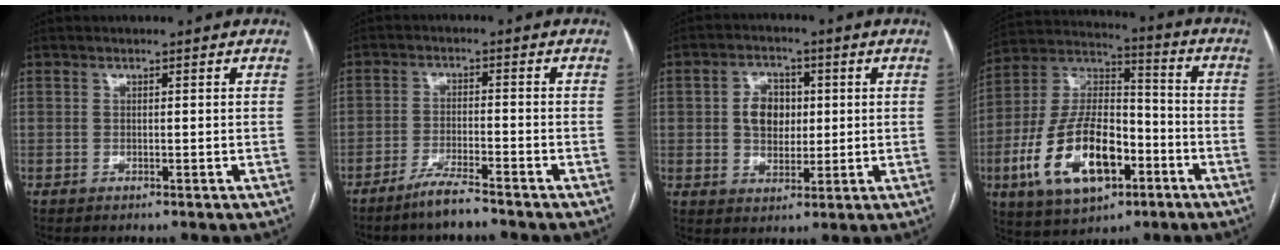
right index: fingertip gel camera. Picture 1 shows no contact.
{"total": 4.7, "force": [-4.0, -0.1, 2.5], "torque": [-0.048, -0.010, -0.077]}
{"total": 6.2, "force": [0.8, 4.6, 4.1], "torque": [-0.074, 0.014, 0.019]}
{"total": 18.3, "force": [-6.9, 8.7, 14.5], "torque": [-0.295, 0.009, -0.114]}